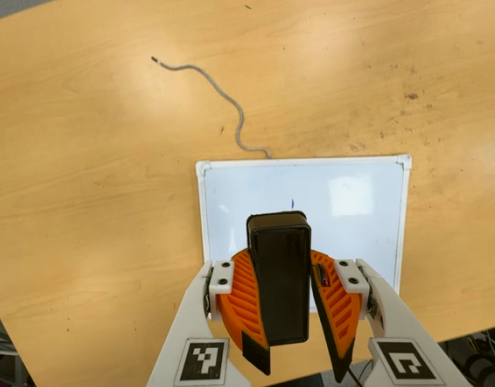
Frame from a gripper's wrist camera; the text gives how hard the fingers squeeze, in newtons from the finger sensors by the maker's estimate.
{"total": 10.5, "left": 10.4, "right": 10.6}